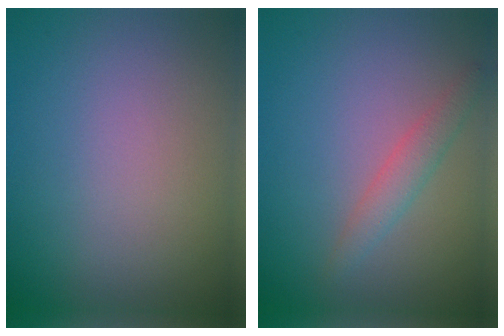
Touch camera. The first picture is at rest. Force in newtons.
{"total": 2.7, "press": 2.7, "slide": 0.2}